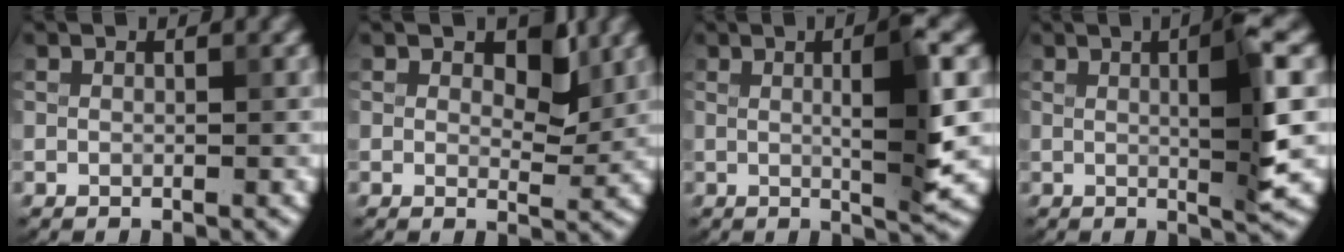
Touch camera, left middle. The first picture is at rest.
{"total": 3.2, "force": [1.3, 1.8, 2.3], "torque": [-0.031, -0.004, 0.016]}
{"total": 6.0, "force": [0.8, 0.8, 5.8], "torque": [-0.084, 0.004, 0.014]}
{"total": 5.7, "force": [0.9, 0.7, 5.6], "torque": [-0.081, 0.005, 0.016]}